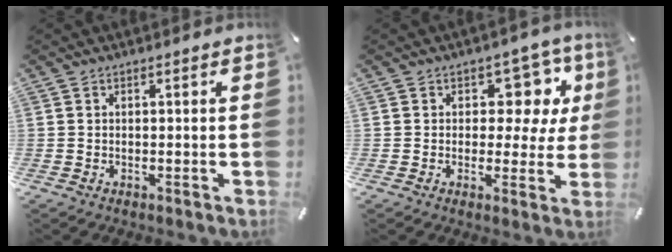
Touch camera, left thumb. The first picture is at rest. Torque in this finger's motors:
{"motor_torque": [0.37, 0.67, 0.22, -0.27, 0.09]}